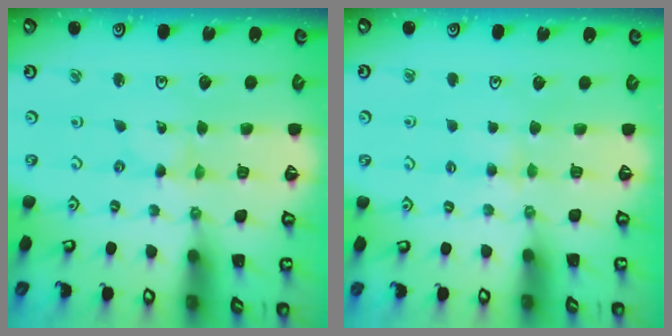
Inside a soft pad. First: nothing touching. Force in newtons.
{"total": 3.4, "press": 3.4, "slide": 0.5}